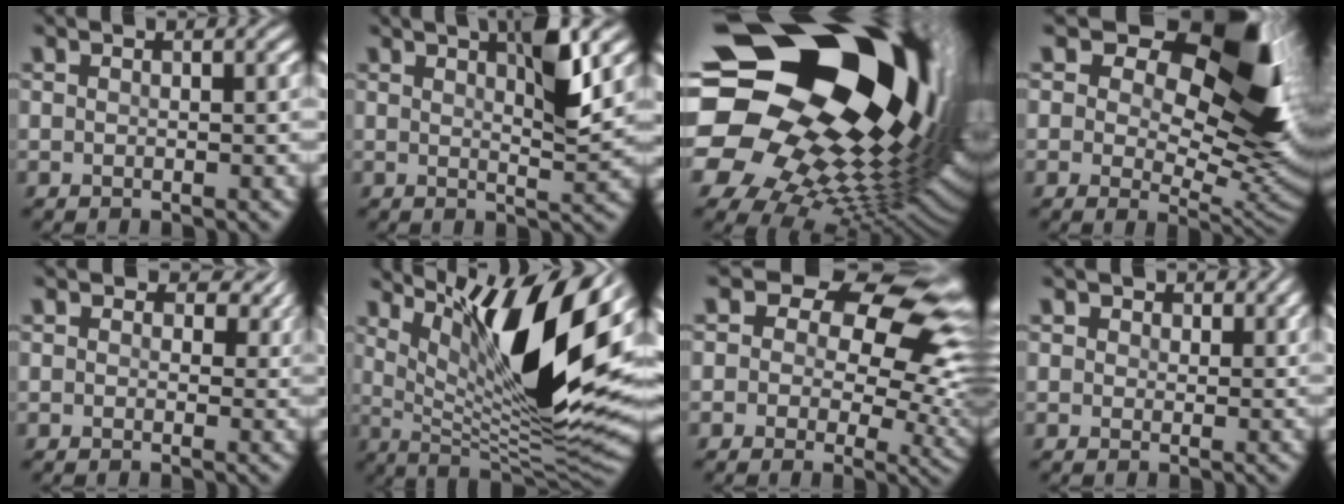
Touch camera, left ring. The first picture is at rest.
{"total": 4.4, "force": [2.3, 0.4, 3.7], "torque": [-0.056, 0.001, 0.034]}
{"total": 21.6, "force": [5.6, 15.0, 14.5], "torque": [-0.250, -0.015, 0.095]}
{"total": 12.7, "force": [5.5, 6.9, 9.2], "torque": [-0.116, -0.008, 0.087]}
{"total": 1.7, "force": [1.3, 1.1, 0.5], "torque": [-0.005, -0.001, 0.006]}
{"total": 13.4, "force": [6.0, 3.2, 11.5], "torque": [-0.187, -0.006, 0.109]}
{"total": 13.4, "force": [6.1, 8.4, 8.5], "torque": [-0.101, 0.037, 0.080]}
{"total": 1.2, "force": [1.0, 0.4, -0.5], "torque": [0.010, -0.003, 0.007]}